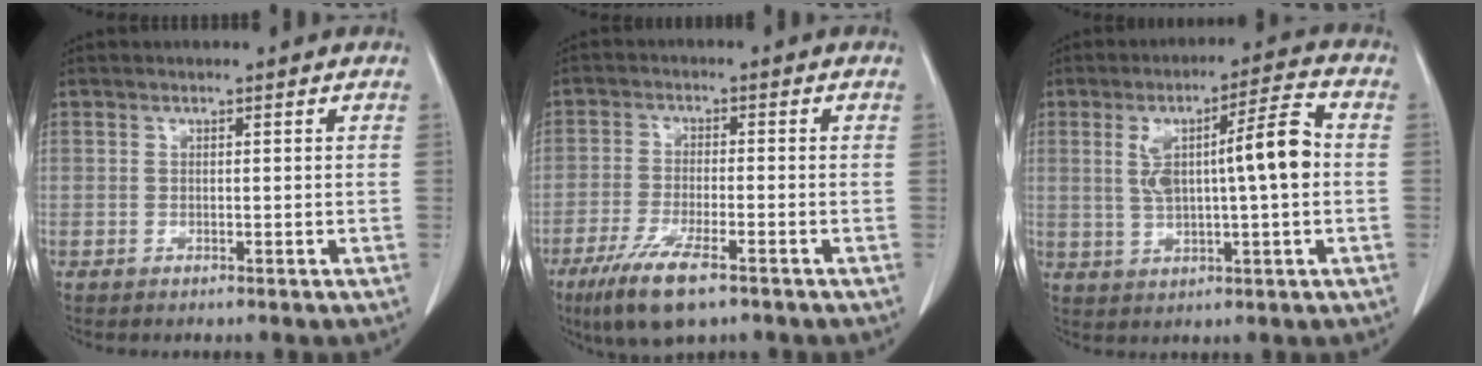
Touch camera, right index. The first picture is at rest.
{"total": 8.7, "force": [-5.5, 1.6, 6.6], "torque": [-0.127, -0.020, -0.094]}
{"total": 10.6, "force": [0.9, 1.4, 10.5], "torque": [-0.179, 0.022, 0.018]}